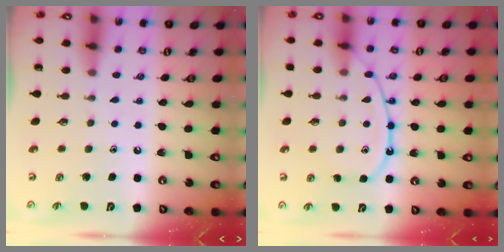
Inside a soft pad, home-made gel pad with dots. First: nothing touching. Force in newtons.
{"total": 10.9, "press": 10.9, "slide": 1.4}